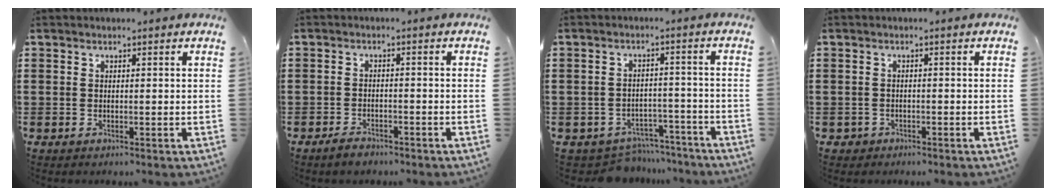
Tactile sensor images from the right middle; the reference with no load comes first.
{"total": 2.0, "force": [-1.8, 0.6, 0.5], "torque": [-0.013, 0.002, -0.038]}
{"total": 4.8, "force": [-4.7, 1.3, 0.1], "torque": [-0.006, 0.010, -0.097]}
{"total": 1.0, "force": [-0.8, 0.6, 0.0], "torque": [-0.002, 0.000, -0.020]}